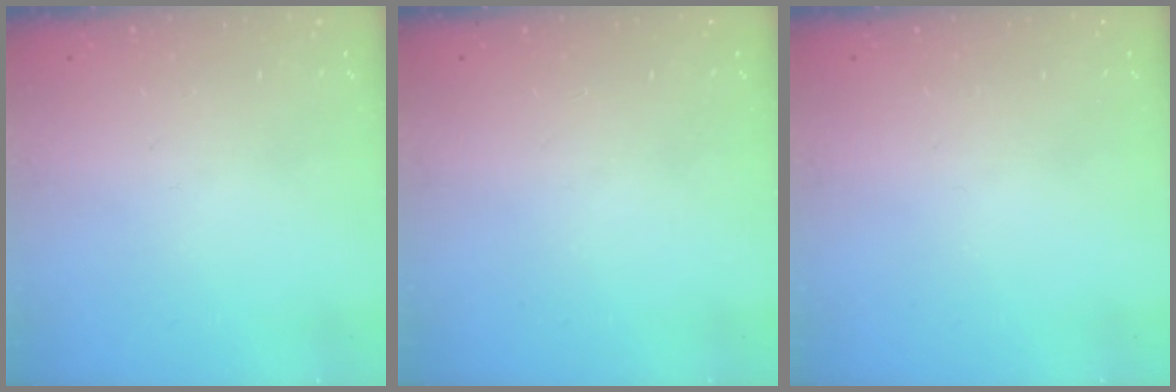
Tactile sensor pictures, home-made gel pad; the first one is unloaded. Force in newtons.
{"total": 0.0}
{"total": 0.0}